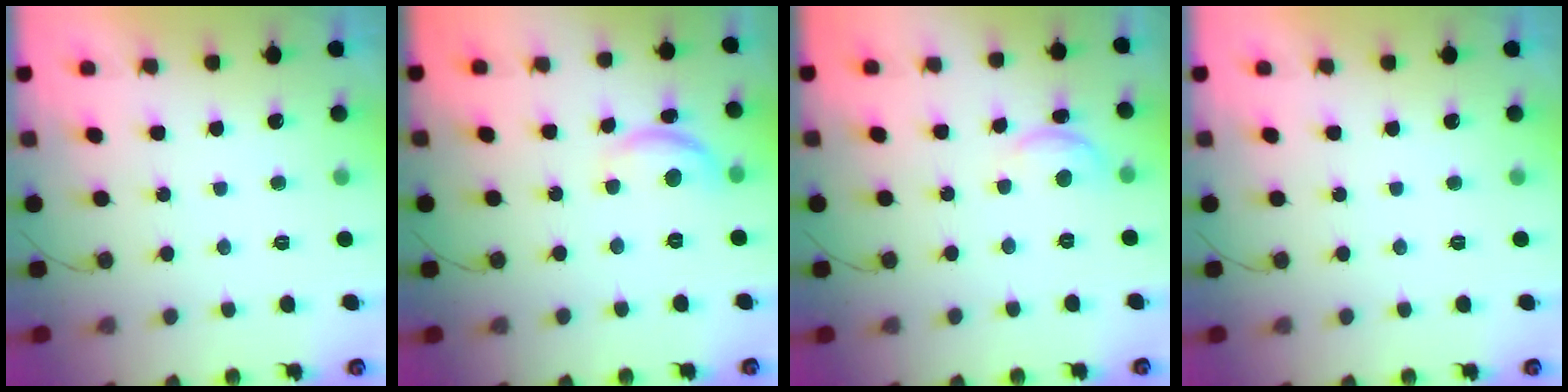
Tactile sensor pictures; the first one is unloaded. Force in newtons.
{"total": 9.3, "press": 9.3, "slide": 0.6}
{"total": 7.7, "press": 7.7, "slide": 0.5}
{"total": 0.0}